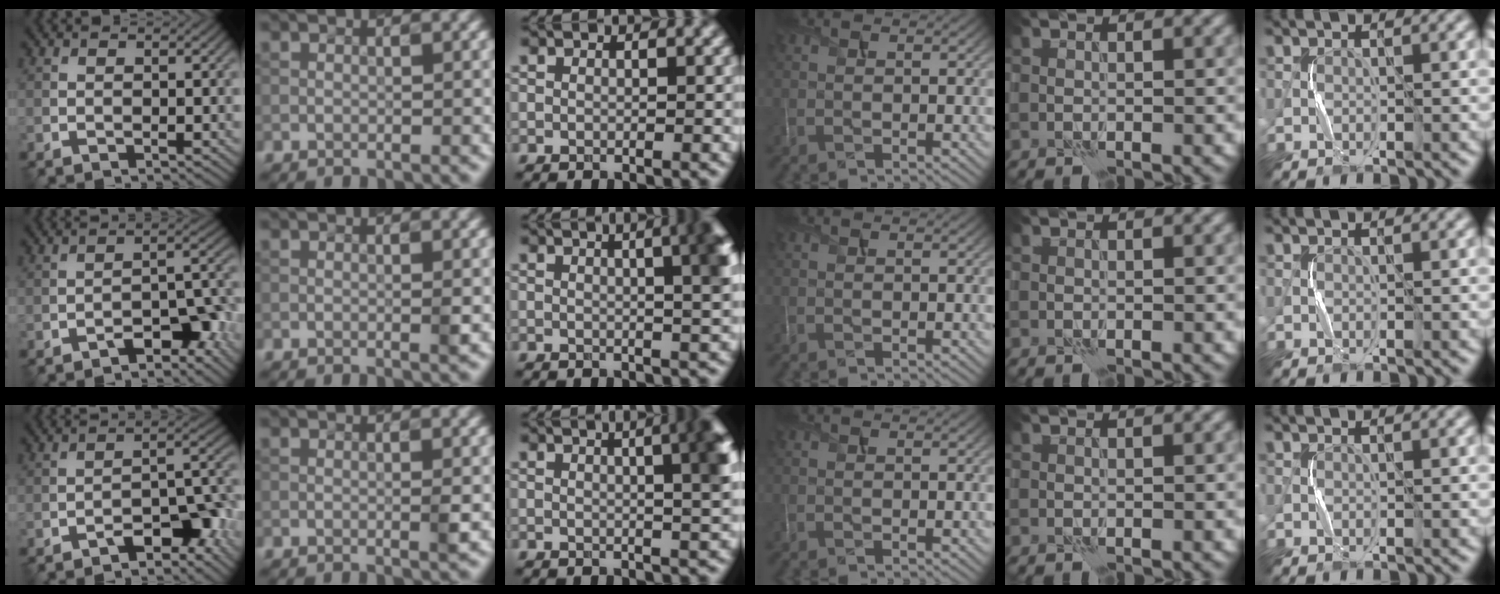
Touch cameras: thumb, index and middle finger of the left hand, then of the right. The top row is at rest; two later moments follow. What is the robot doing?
{"motion": "squeeze", "object": "paper clamp"}